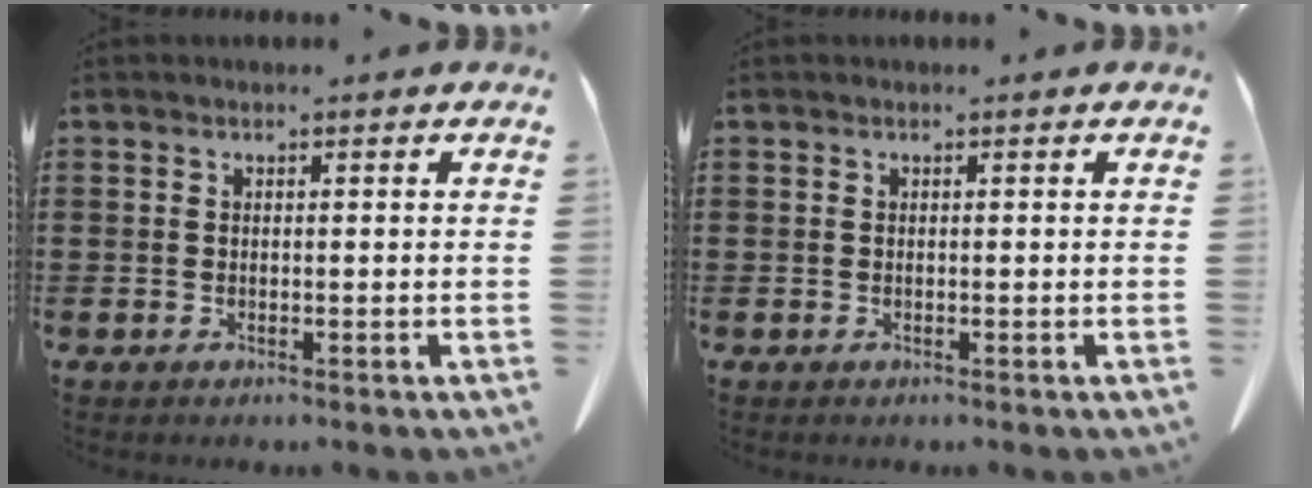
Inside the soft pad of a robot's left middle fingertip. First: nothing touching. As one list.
[{"total": 0.0}]